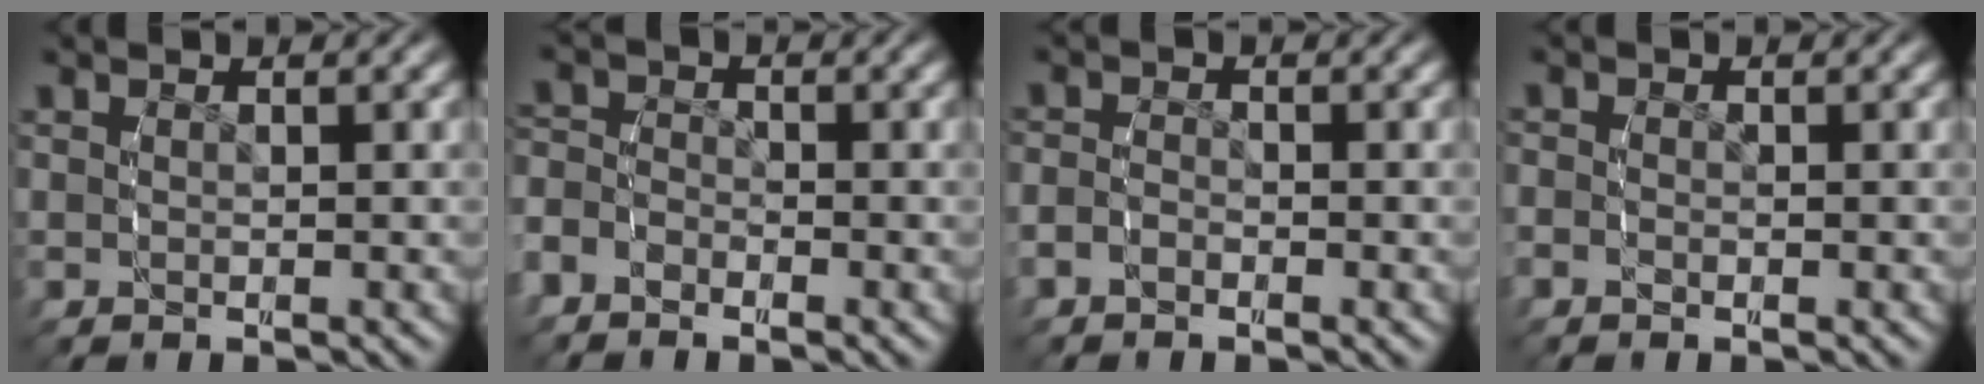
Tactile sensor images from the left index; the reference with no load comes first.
{"total": 2.6, "force": [-1.8, 1.7, 0.6], "torque": [-0.019, -0.015, -0.030]}
{"total": 1.6, "force": [-1.3, 0.8, 0.5], "torque": [-0.019, -0.011, -0.023]}
{"total": 1.5, "force": [-0.7, 1.2, 0.6], "torque": [-0.017, -0.003, -0.015]}